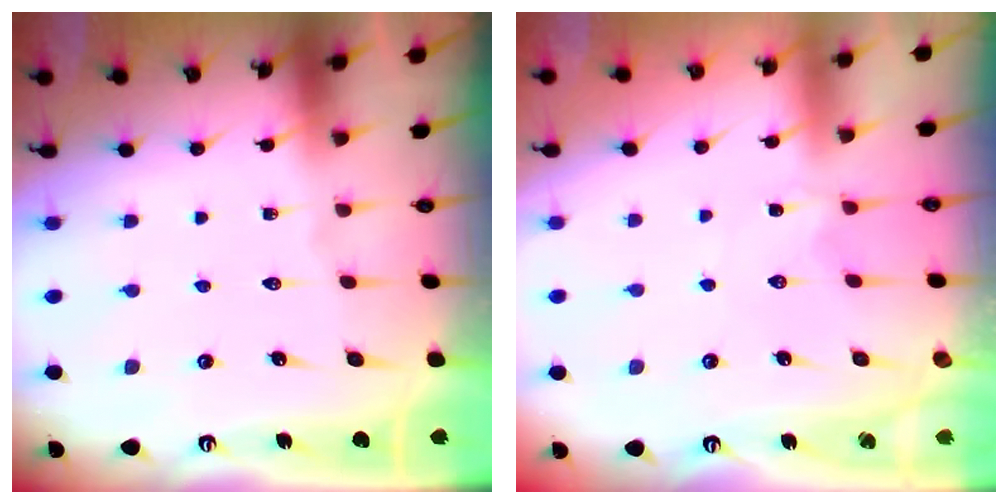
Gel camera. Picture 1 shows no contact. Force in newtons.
{"total": 2.2, "press": 2.2, "slide": 0.3}